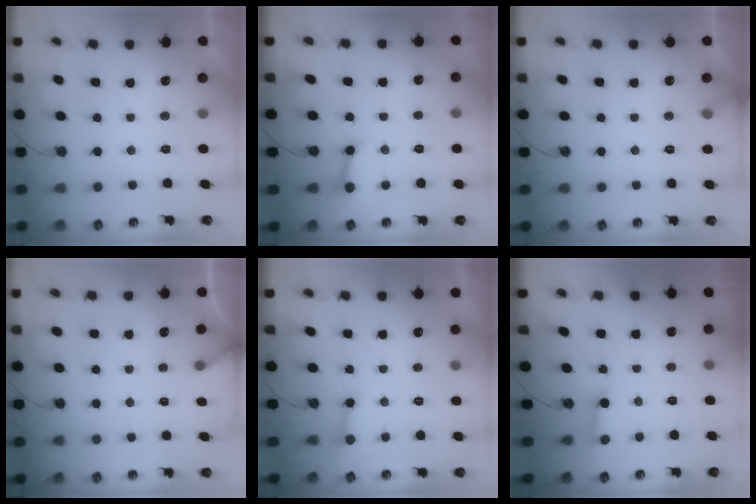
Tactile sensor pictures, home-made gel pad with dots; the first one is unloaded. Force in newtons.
{"total": 7.1, "press": 7.1, "slide": 0.4}
{"total": 4.9, "press": 4.8, "slide": 0.4}
{"total": 4.6, "press": 4.6, "slide": 0.4}
{"total": 5.0, "press": 4.9, "slide": 0.8}
{"total": 2.9, "press": 2.9, "slide": 0.4}